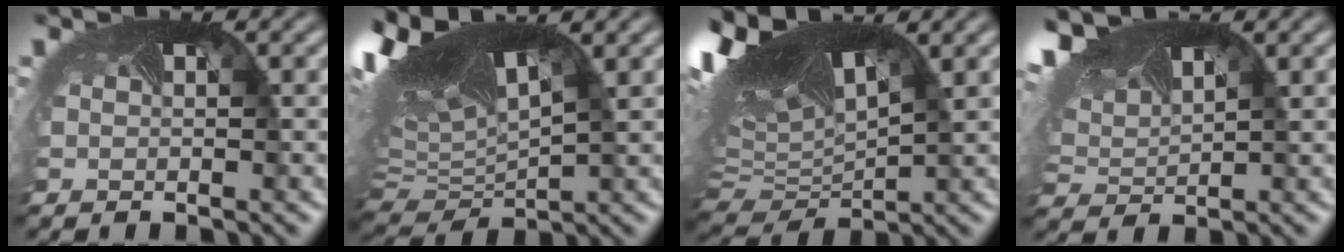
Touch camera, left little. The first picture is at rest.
{"total": 14.5, "force": [5.3, 7.1, 11.5], "torque": [-0.243, 0.023, 0.102]}
{"total": 15.9, "force": [6.2, 7.8, 12.4], "torque": [-0.269, 0.035, 0.117]}
{"total": 8.9, "force": [5.8, 3.8, 5.7], "torque": [-0.136, 0.028, 0.097]}